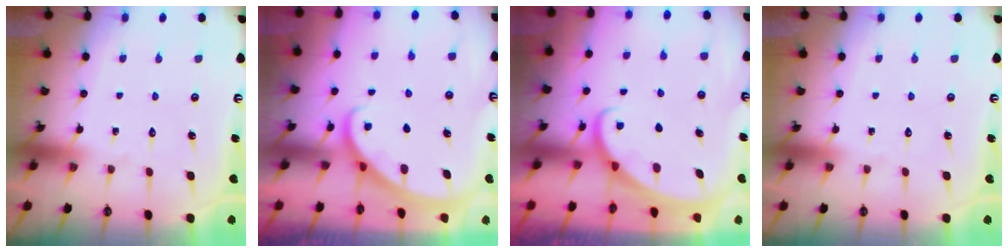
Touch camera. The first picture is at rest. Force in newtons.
{"total": 2.1, "press": 2.1, "slide": 0.2}
{"total": 1.5, "press": 1.5, "slide": 0.1}
{"total": 0.0}